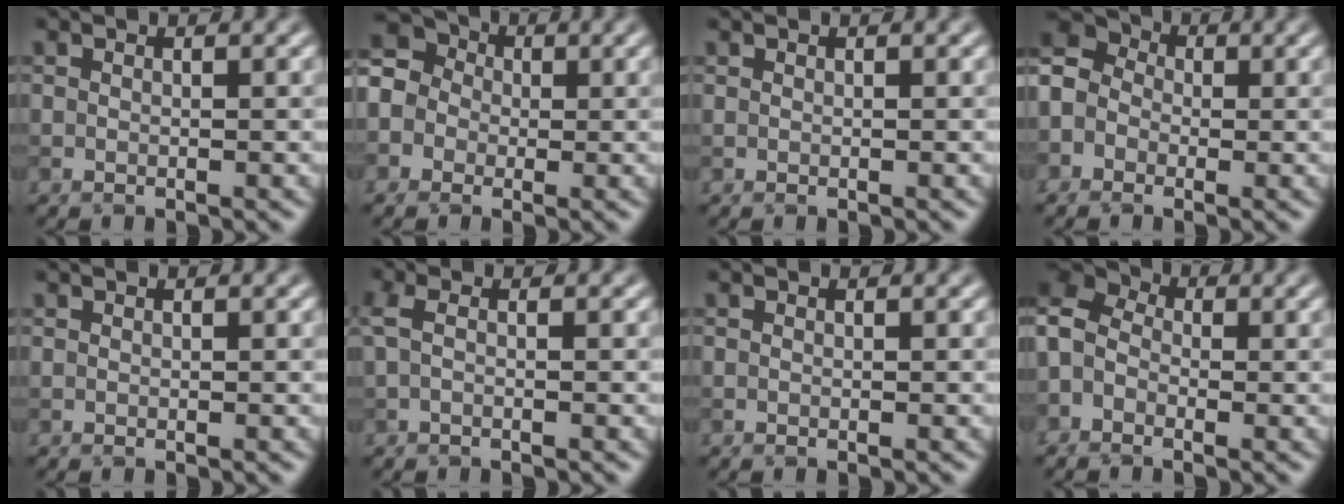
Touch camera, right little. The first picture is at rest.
{"total": 6.5, "force": [-1.4, 5.9, 2.4], "torque": [-0.063, 0.018, -0.056]}
{"total": 0.0}
{"total": 5.4, "force": [-1.5, 4.4, 2.8], "torque": [-0.058, 0.017, -0.043]}
{"total": 0.0}
{"total": 1.5, "force": [-0.1, 0.5, 1.4], "torque": [-0.034, 0.000, -0.006]}
{"total": 0.0}
{"total": 5.5, "force": [-1.4, 3.8, 3.7], "torque": [-0.083, 0.011, -0.034]}